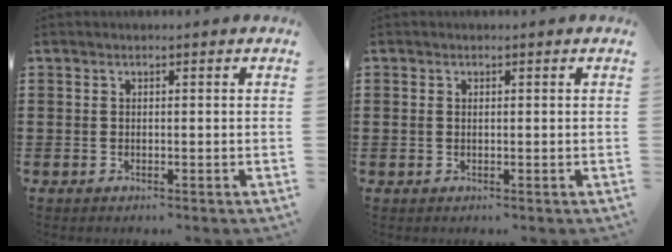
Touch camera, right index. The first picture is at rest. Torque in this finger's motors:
{"motor_torque": [-0.78, 1.11, -0.04, -0.01]}